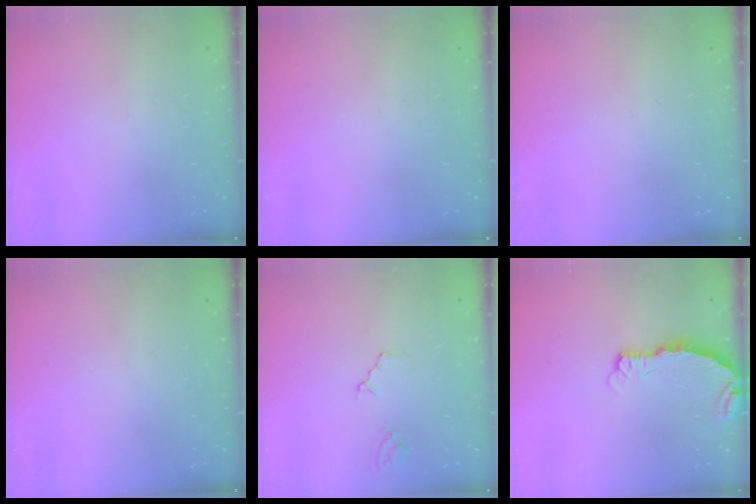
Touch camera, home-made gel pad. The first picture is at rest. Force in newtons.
{"total": 0.0}
{"total": 0.0}
{"total": 0.0}
{"total": 2.3, "press": 2.2, "slide": 0.4}
{"total": 4.2, "press": 4.2, "slide": 0.1}